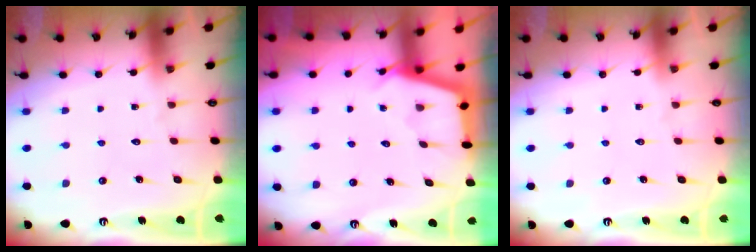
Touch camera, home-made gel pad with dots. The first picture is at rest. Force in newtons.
{"total": 3.0, "press": 3.0, "slide": 0.3}
{"total": 0.0}